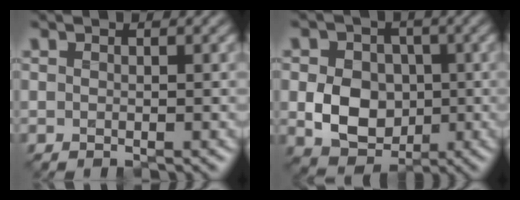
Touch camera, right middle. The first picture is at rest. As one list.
[{"total": 6.5, "force": [-0.6, 5.3, 3.7], "torque": [-0.065, -0.005, -0.018]}]